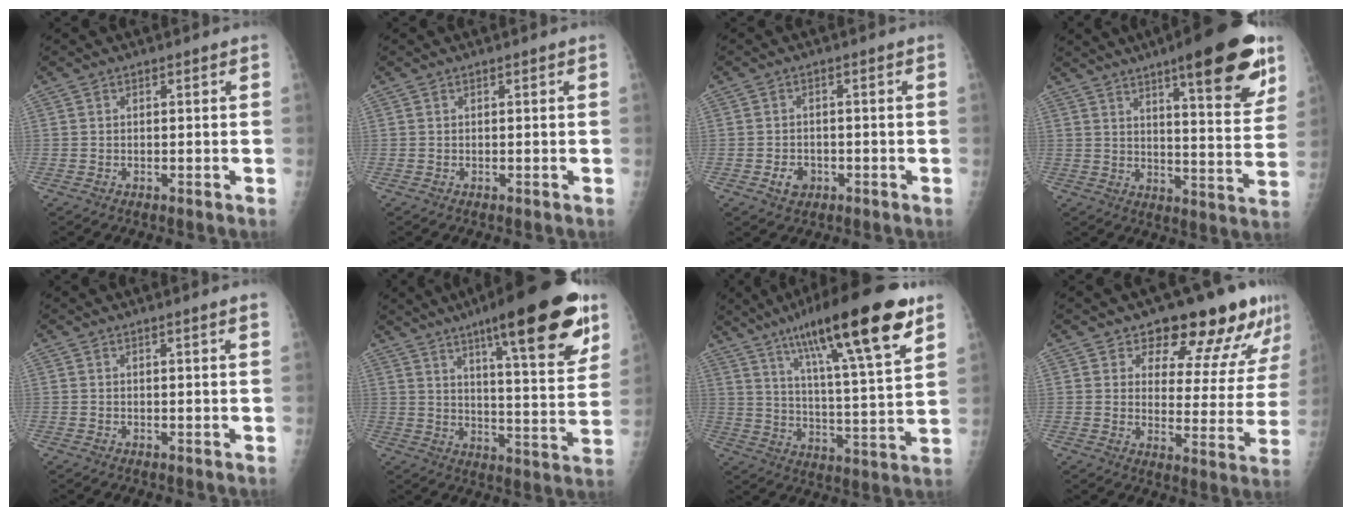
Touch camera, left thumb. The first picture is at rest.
{"total": 0.0}
{"total": 3.2, "force": [-1.3, 2.5, 1.5], "torque": [-0.015, 0.005, -0.017]}
{"total": 20.0, "force": [11.7, 4.6, 15.6], "torque": [-0.183, -0.052, 0.163]}
{"total": 1.9, "force": [1.4, -0.3, 1.2], "torque": [-0.015, -0.002, 0.018]}
{"total": 23.2, "force": [13.5, 4.9, 18.3], "torque": [-0.238, -0.050, 0.197]}
{"total": 23.7, "force": [14.0, 4.0, 18.8], "torque": [-0.288, -0.038, 0.223]}
{"total": 16.8, "force": [12.9, 7.0, 8.2], "torque": [-0.051, -0.082, 0.159]}